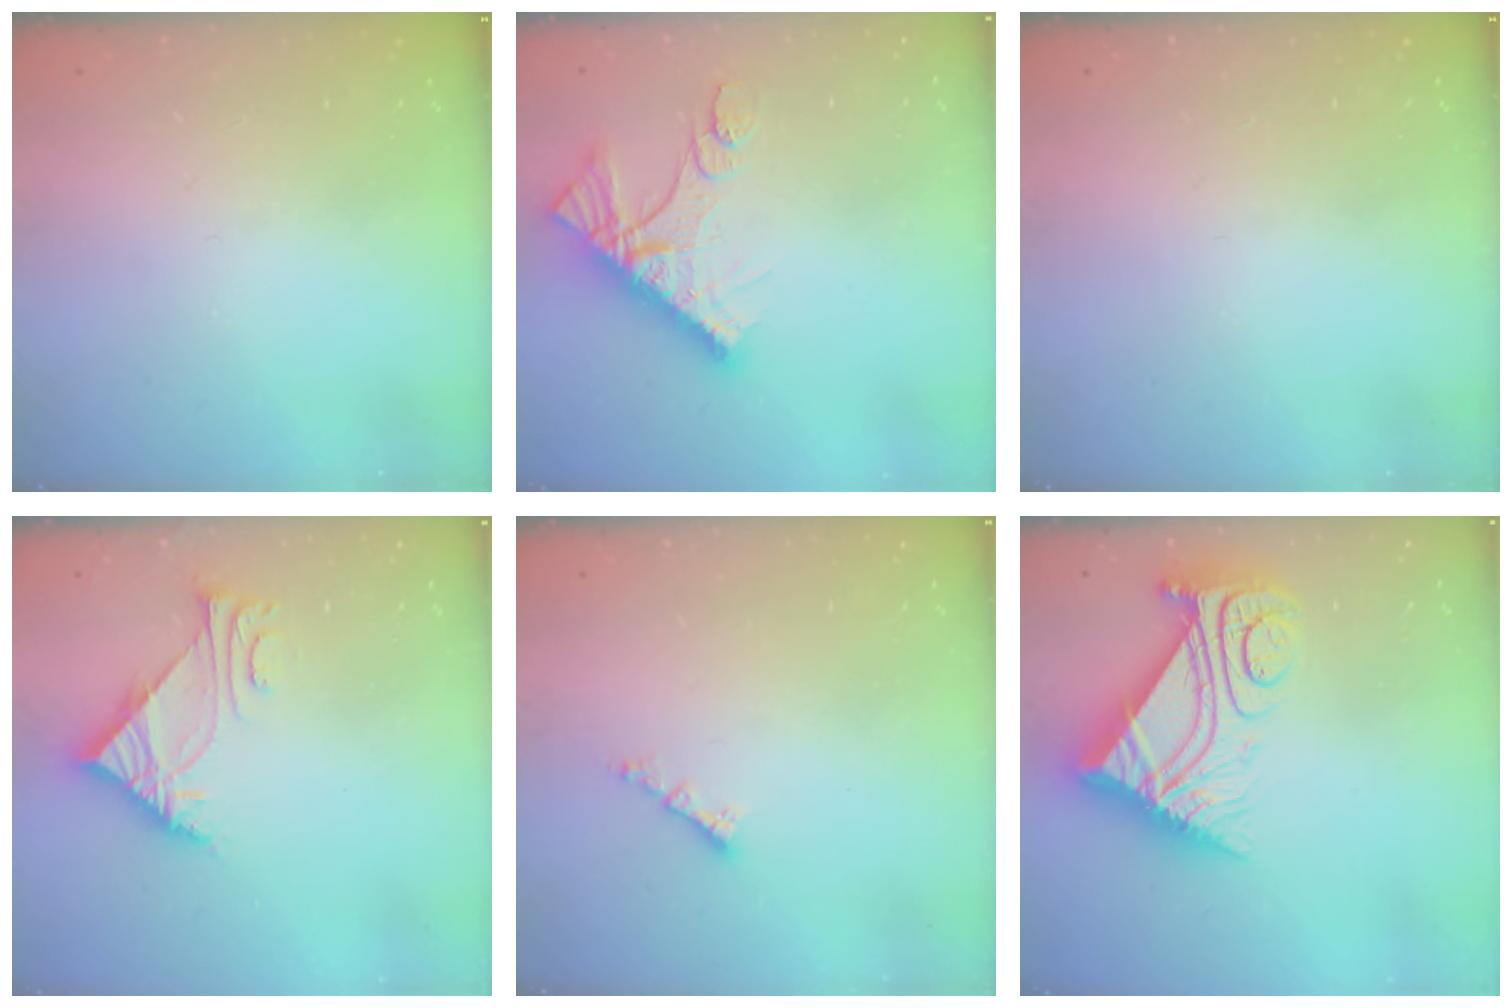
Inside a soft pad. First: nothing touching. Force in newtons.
{"total": 13.5, "press": 13.5, "slide": 1.1}
{"total": 0.0}
{"total": 7.0, "press": 7.0, "slide": 0.4}
{"total": 1.8, "press": 1.8, "slide": 0.2}
{"total": 16.2, "press": 16.1, "slide": 1.5}